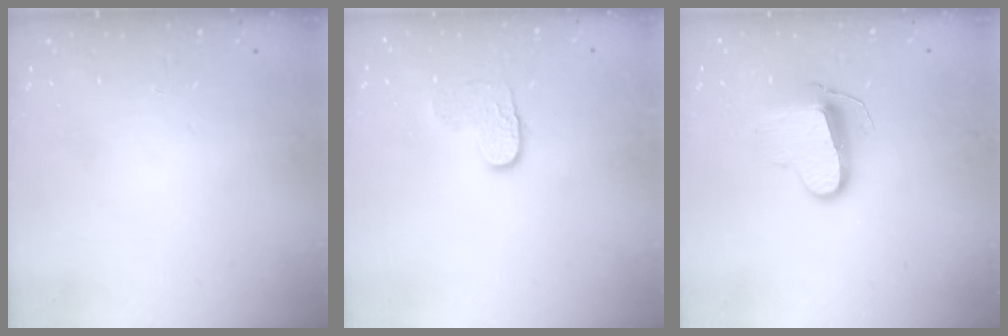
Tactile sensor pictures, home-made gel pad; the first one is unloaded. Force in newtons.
{"total": 5.2, "press": 5.2, "slide": 0.2}
{"total": 10.1, "press": 10.1, "slide": 0.3}